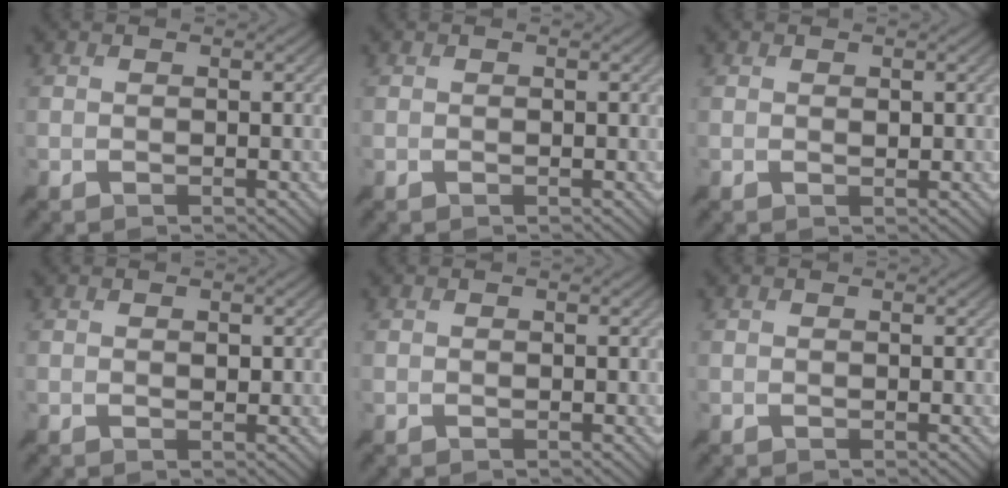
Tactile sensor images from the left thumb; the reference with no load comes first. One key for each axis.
{"total": 0.0}
{"total": 1.0, "fx": 0.9, "fy": 0.2, "fz": 0.1, "tx": -0.013, "ty": 0.001, "tz": 0.016}
{"total": 0.6, "fx": 0.6, "fy": 0.0, "fz": -0.1, "tx": -0.008, "ty": -0.001, "tz": 0.012}
{"total": 0.0}
{"total": 0.0}